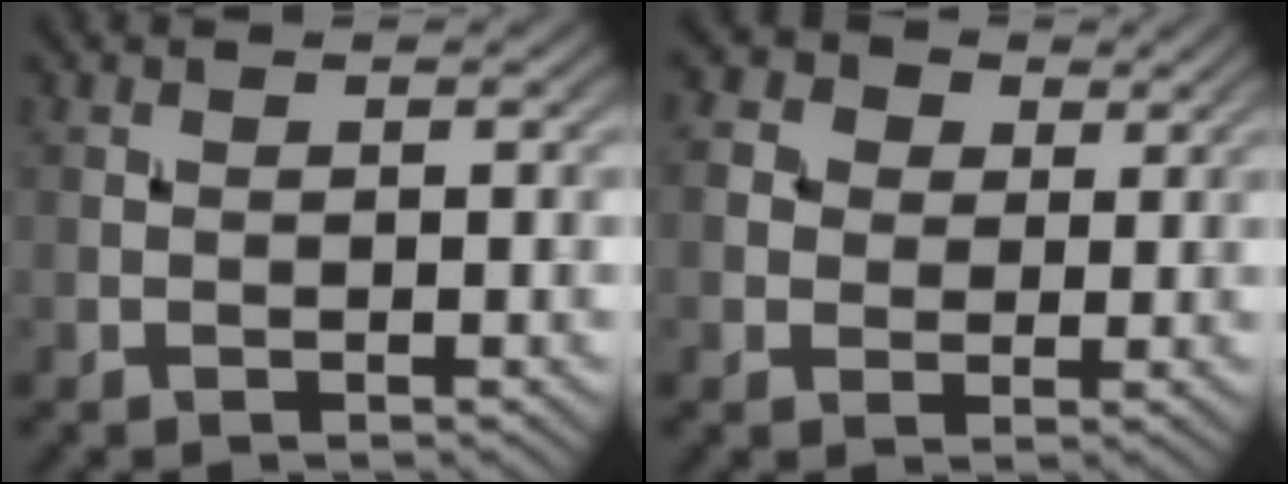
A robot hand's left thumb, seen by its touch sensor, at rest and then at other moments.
{"total": 4.8, "force": [1.7, 3.9, 2.1], "torque": [-0.071, 0.003, 0.020]}